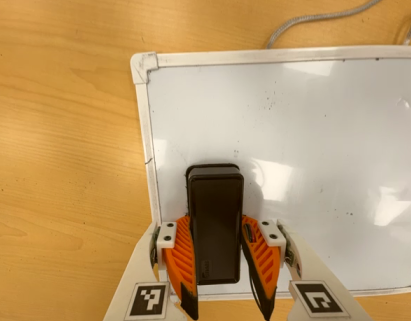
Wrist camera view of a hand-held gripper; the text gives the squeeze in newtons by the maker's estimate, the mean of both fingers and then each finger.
{"total": 16.4, "left": 17.9, "right": 14.9}